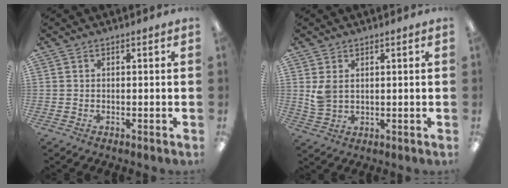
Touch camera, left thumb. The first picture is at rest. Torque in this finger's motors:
{"motor_torque": [-0.16, 0.23, 0.51, -0.31, 0.03]}